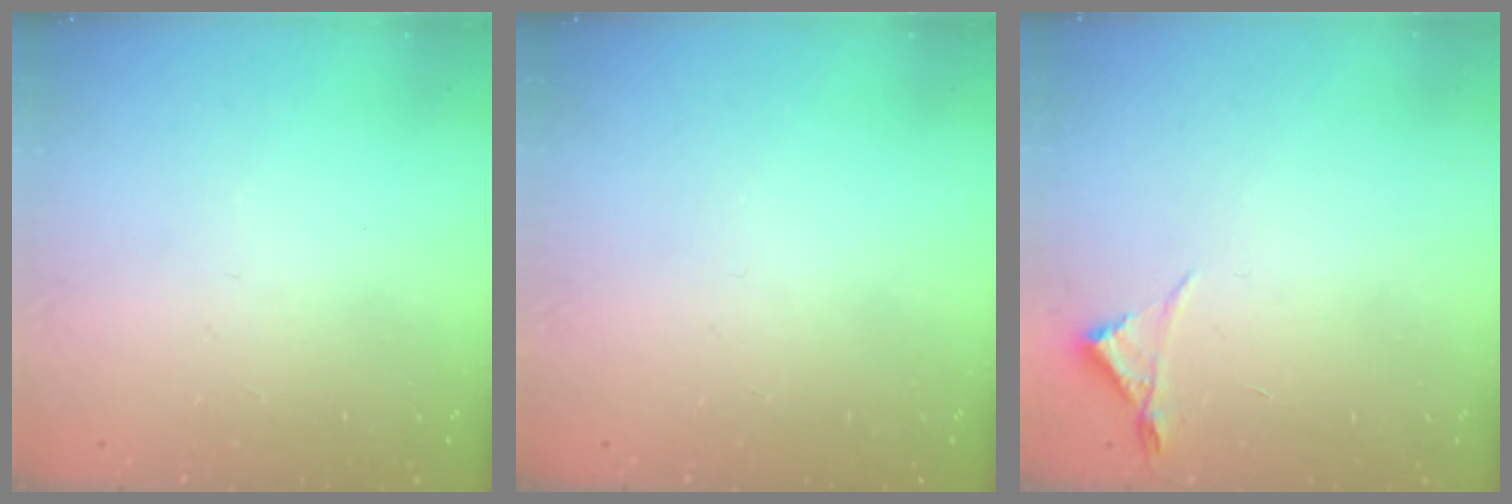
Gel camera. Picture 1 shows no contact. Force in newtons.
{"total": 0.0}
{"total": 3.0, "press": 2.9, "slide": 0.5}